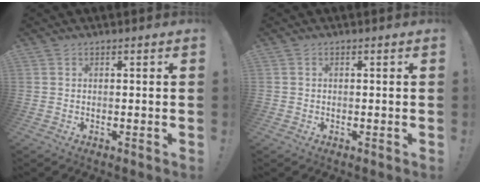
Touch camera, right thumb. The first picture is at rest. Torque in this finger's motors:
{"motor_torque": [-0.18, 0.28, 0.30, -0.14, 0.09]}